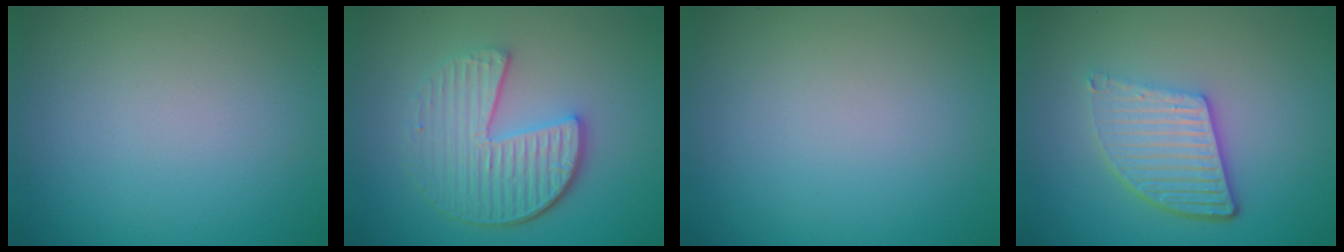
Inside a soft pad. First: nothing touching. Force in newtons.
{"total": 5.4, "press": 4.1, "slide": 3.6}
{"total": 0.0}
{"total": 5.0, "press": 3.7, "slide": 3.4}